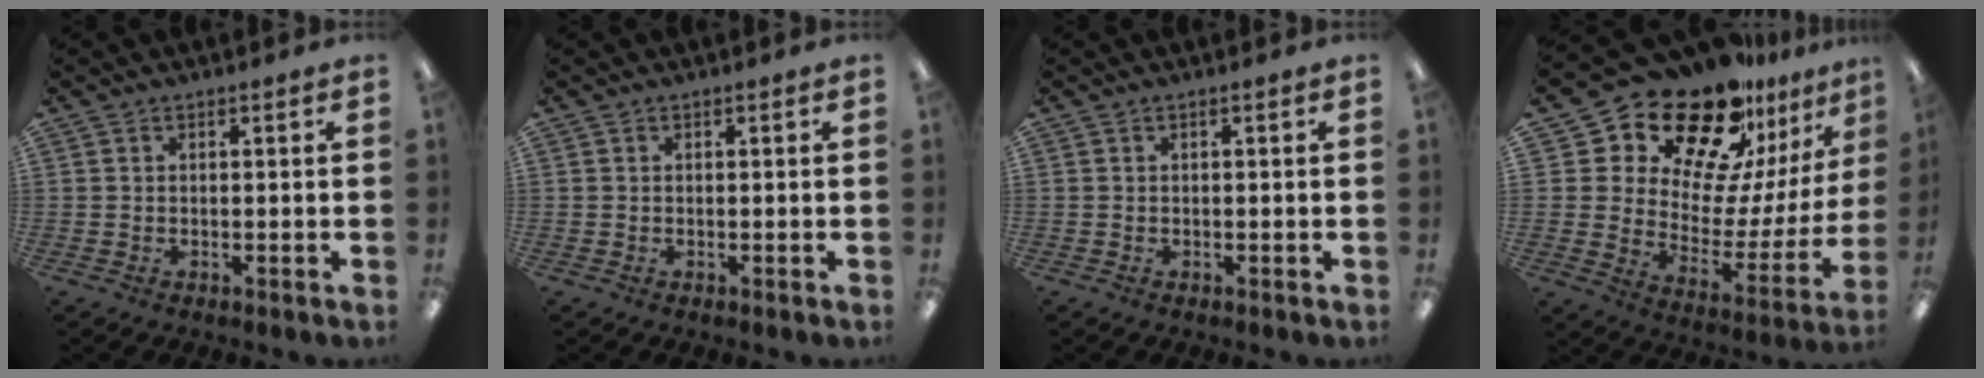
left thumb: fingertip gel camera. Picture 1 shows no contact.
{"total": 0.0}
{"total": 0.0}
{"total": 23.5, "force": [19.1, 9.4, 9.9], "torque": [-0.166, -0.142, 0.338]}